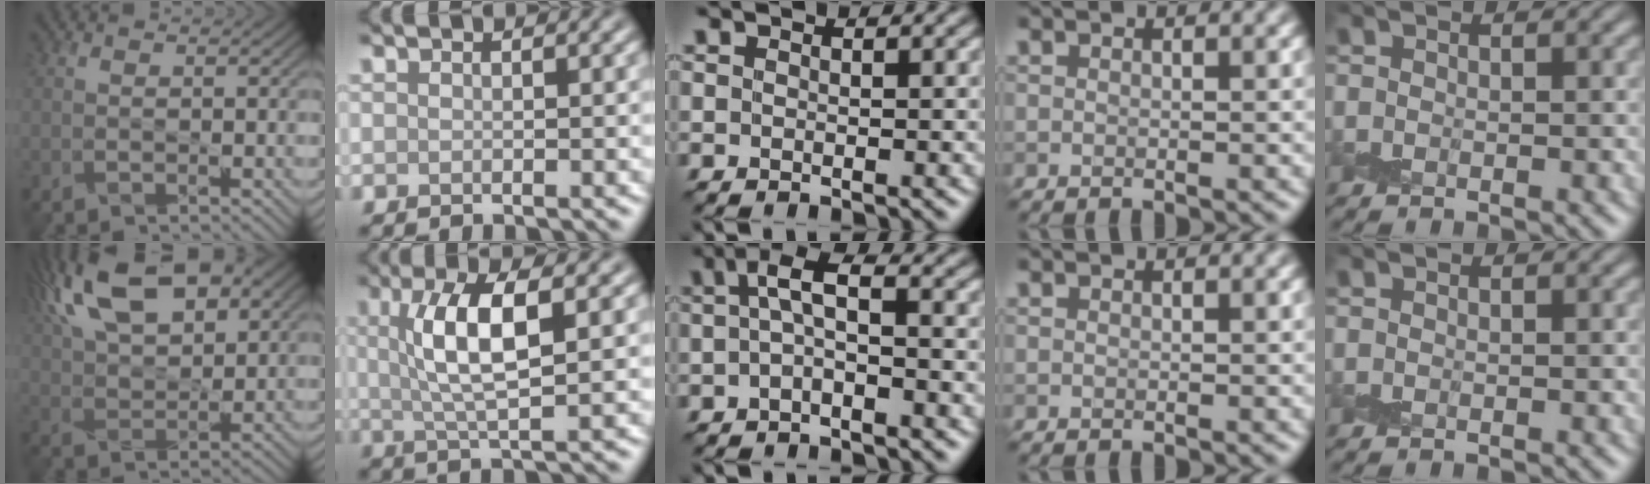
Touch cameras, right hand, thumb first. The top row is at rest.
{"thumb": {"total": 16.2, "force": [8.0, 7.8, 11.7], "torque": [-0.255, 0.027, 0.135]}, "index": {"total": 6.3, "force": [1.4, 1.8, 5.9], "torque": [-0.111, 0.007, 0.026]}, "middle": {"total": 2.7, "force": [0.1, 0.8, 2.5], "torque": [-0.050, 0.008, -0.005]}}